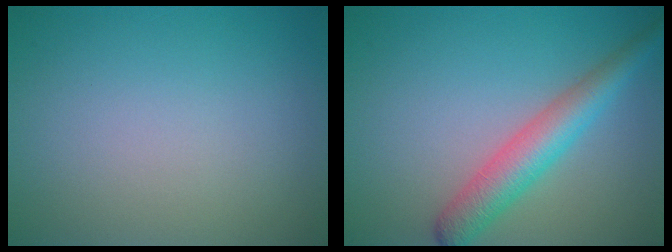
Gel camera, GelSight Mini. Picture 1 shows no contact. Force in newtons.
{"total": 4.5, "press": 4.5, "slide": 0.2}